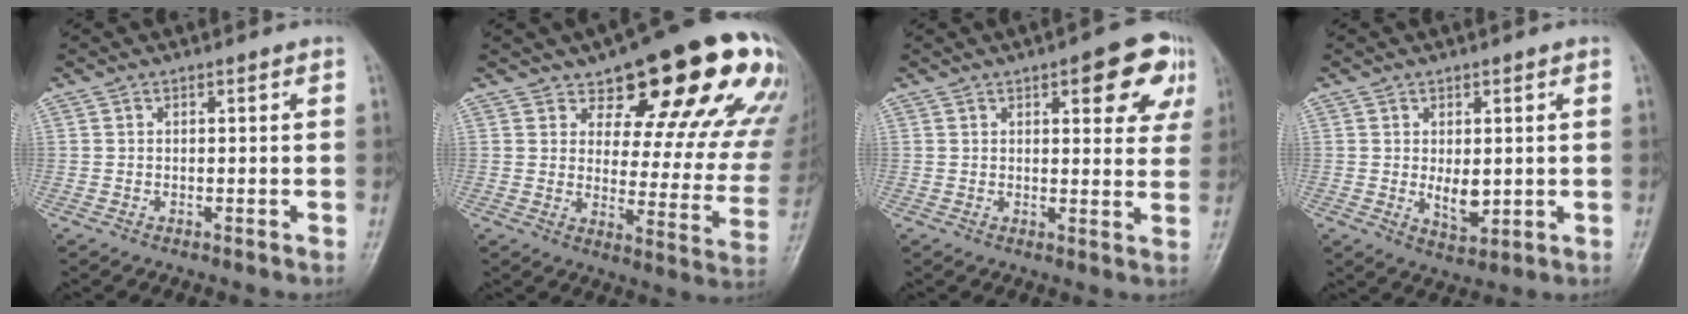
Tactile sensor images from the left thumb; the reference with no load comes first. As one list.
[{"total": 23.7, "force": [14.2, 9.5, 16.5], "torque": [-0.168, -0.061, 0.183]}, {"total": 11.2, "force": [5.2, 4.4, 8.9], "torque": [-0.064, -0.013, 0.056]}, {"total": 5.1, "force": [0.1, 3.1, 4.1], "torque": [-0.053, -0.014, 0.010]}]